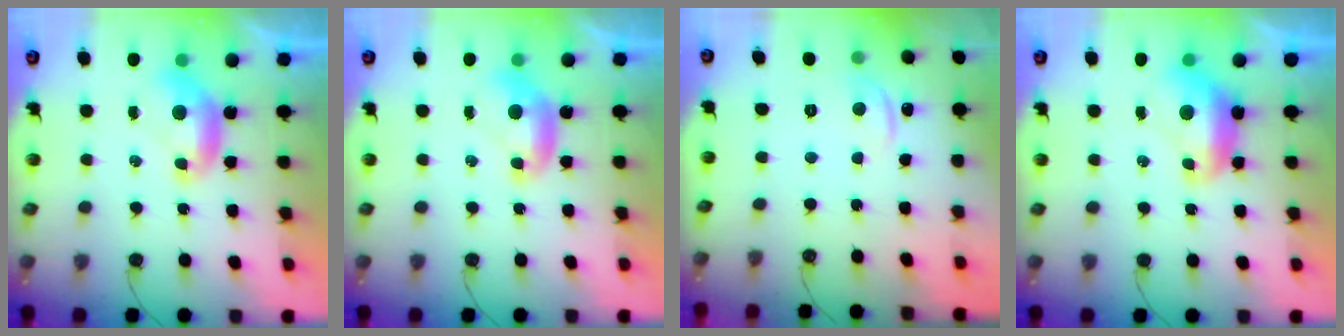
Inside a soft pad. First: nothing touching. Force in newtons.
{"total": 0.0}
{"total": 2.4, "press": 2.3, "slide": 0.8}
{"total": 1.6, "press": 1.6, "slide": 0.4}